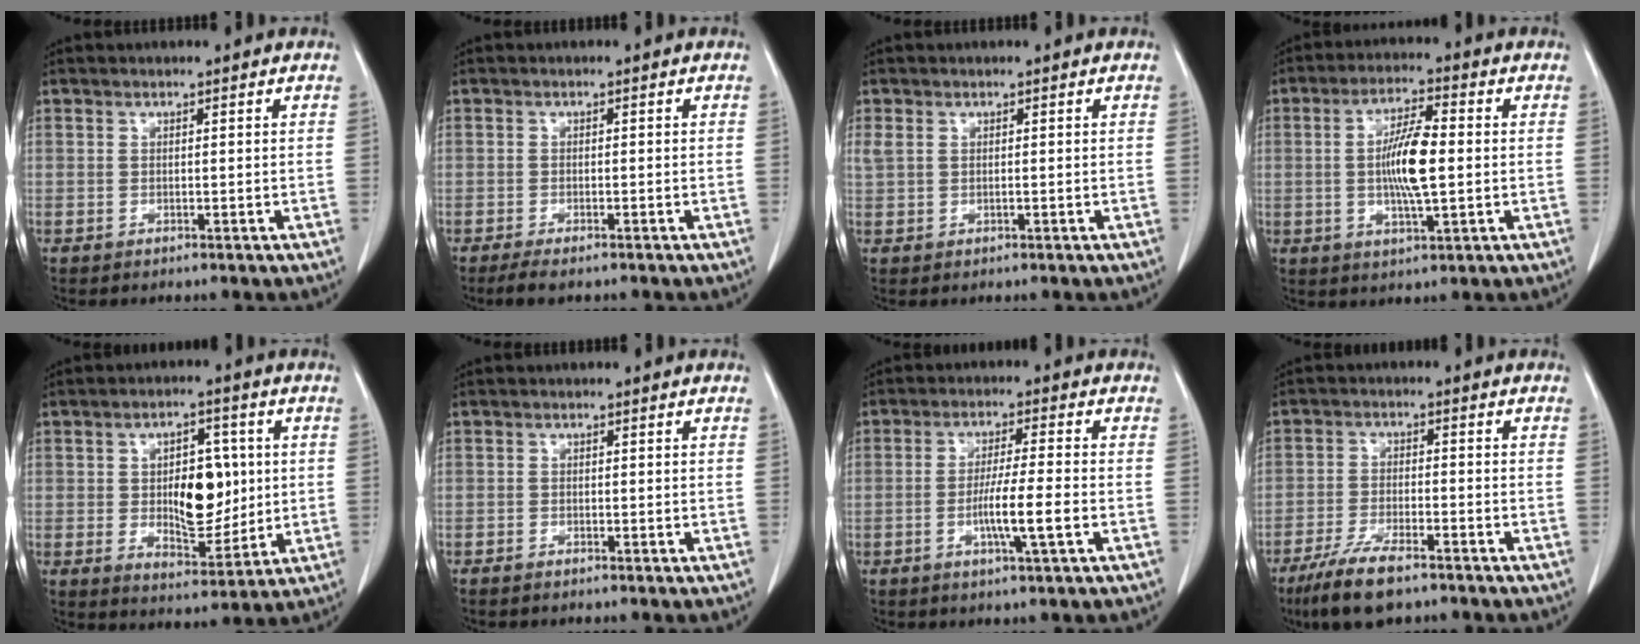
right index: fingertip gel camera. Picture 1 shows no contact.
{"total": 2.8, "force": [-2.2, 0.5, 1.7], "torque": [-0.030, -0.007, -0.035]}
{"total": 1.5, "force": [0.4, 1.0, 1.0], "torque": [-0.037, 0.012, 0.015]}
{"total": 8.9, "force": [-0.2, 1.5, 8.8], "torque": [-0.167, 0.000, -0.007]}
{"total": 10.1, "force": [0.7, 4.9, 8.8], "torque": [-0.134, 0.005, 0.021]}
{"total": 0.7, "force": [-0.7, 0.2, 0.0], "torque": [-0.001, 0.001, -0.014]}
{"total": 6.7, "force": [-2.0, -0.3, 6.4], "torque": [-0.115, -0.008, -0.038]}
{"total": 8.6, "force": [-6.4, 1.7, 5.5], "torque": [-0.104, -0.017, -0.112]}